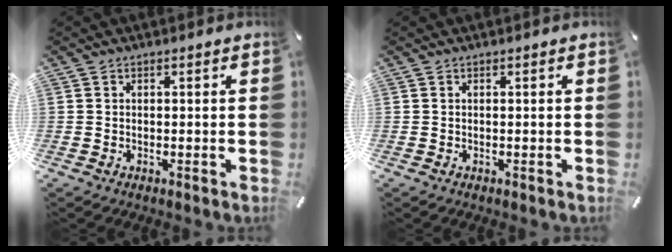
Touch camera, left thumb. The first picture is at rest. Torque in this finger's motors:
{"motor_torque": [0.00, 0.00, 0.00, 0.00, 0.00]}